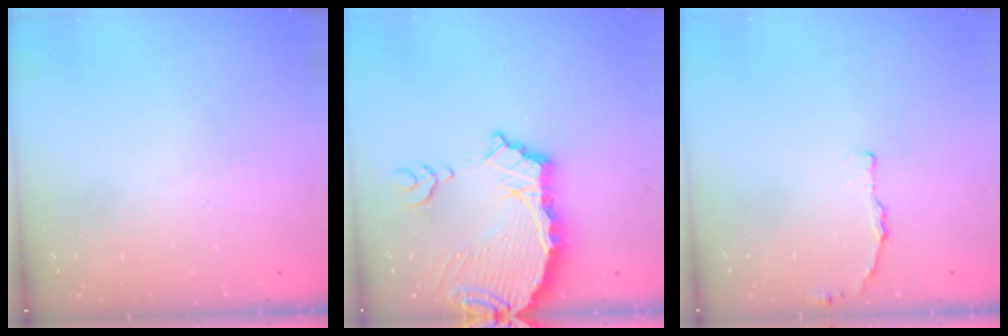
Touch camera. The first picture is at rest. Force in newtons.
{"total": 11.4, "press": 11.3, "slide": 1.3}
{"total": 3.3, "press": 3.2, "slide": 0.5}